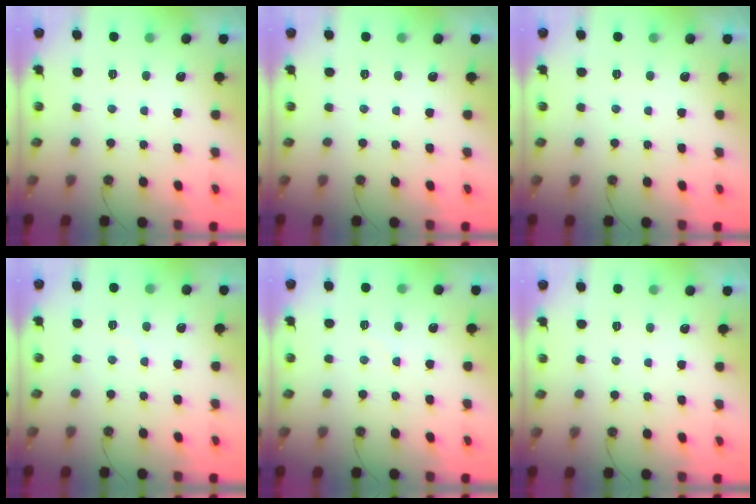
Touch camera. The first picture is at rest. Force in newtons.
{"total": 0.0}
{"total": 0.0}
{"total": 4.1, "press": 4.1, "slide": 0.6}
{"total": 4.5, "press": 4.5, "slide": 0.7}
{"total": 0.0}